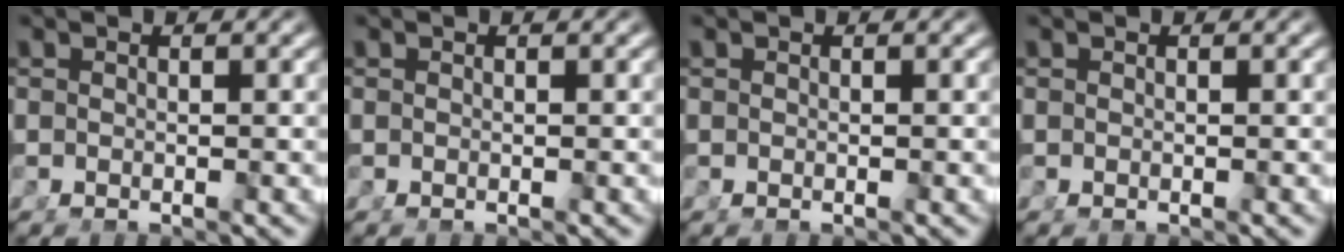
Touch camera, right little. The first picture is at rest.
{"total": 0.0}
{"total": 0.0}
{"total": 0.0}